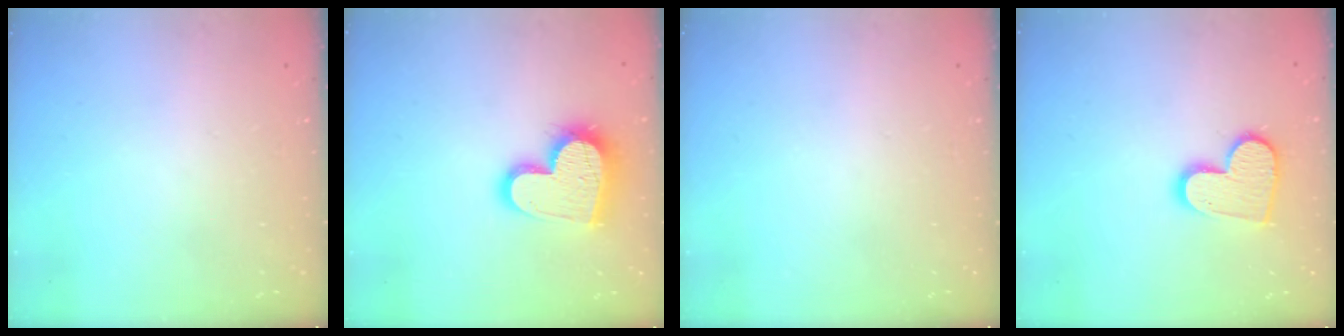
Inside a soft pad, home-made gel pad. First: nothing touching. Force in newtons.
{"total": 16.4, "press": 16.3, "slide": 1.2}
{"total": 0.0}
{"total": 11.8, "press": 11.8, "slide": 0.8}